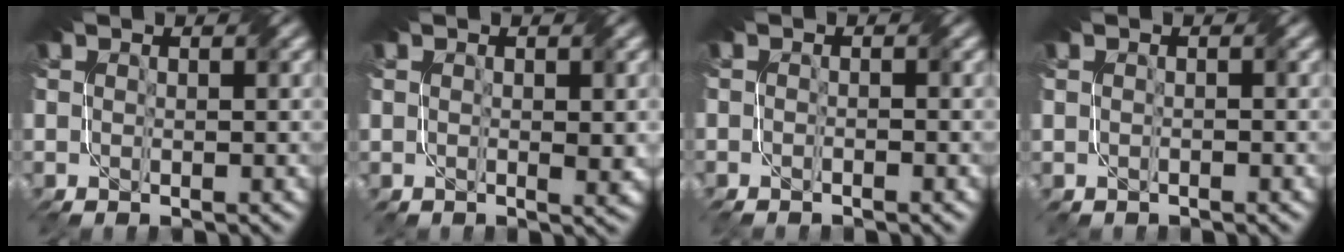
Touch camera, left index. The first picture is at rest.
{"total": 0.8, "force": [0.4, 0.2, 0.7], "torque": [-0.007, -0.005, 0.006]}
{"total": 1.2, "force": [-1.0, 0.3, 0.5], "torque": [-0.004, -0.007, -0.017]}
{"total": 0.6, "force": [-0.2, -0.1, -0.6], "torque": [0.007, 0.000, -0.008]}